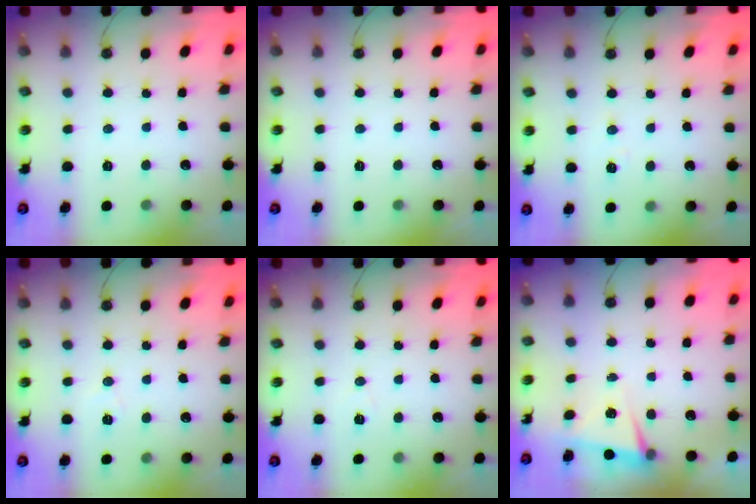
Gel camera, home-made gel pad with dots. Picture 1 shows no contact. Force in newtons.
{"total": 0.0}
{"total": 5.2, "press": 4.8, "slide": 1.8}
{"total": 6.6, "press": 4.8, "slide": 4.6}
{"total": 6.2, "press": 4.2, "slide": 4.6}
{"total": 3.0, "press": 2.3, "slide": 1.9}